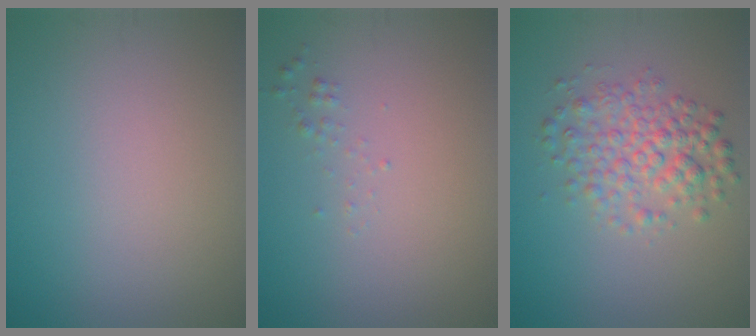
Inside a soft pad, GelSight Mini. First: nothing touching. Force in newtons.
{"total": 0.6, "press": 0.6, "slide": 0.0}
{"total": 4.1, "press": 4.1, "slide": 0.1}